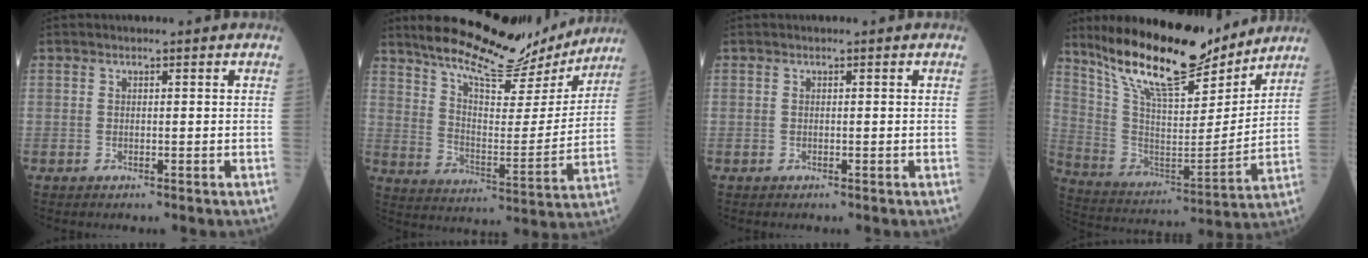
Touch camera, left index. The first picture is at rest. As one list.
[{"total": 19.6, "force": [17.2, 4.2, 8.3], "torque": [-0.133, -0.007, 0.256]}, {"total": 0.0}, {"total": 19.1, "force": [15.9, 4.1, 9.7], "torque": [-0.172, -0.010, 0.285]}]